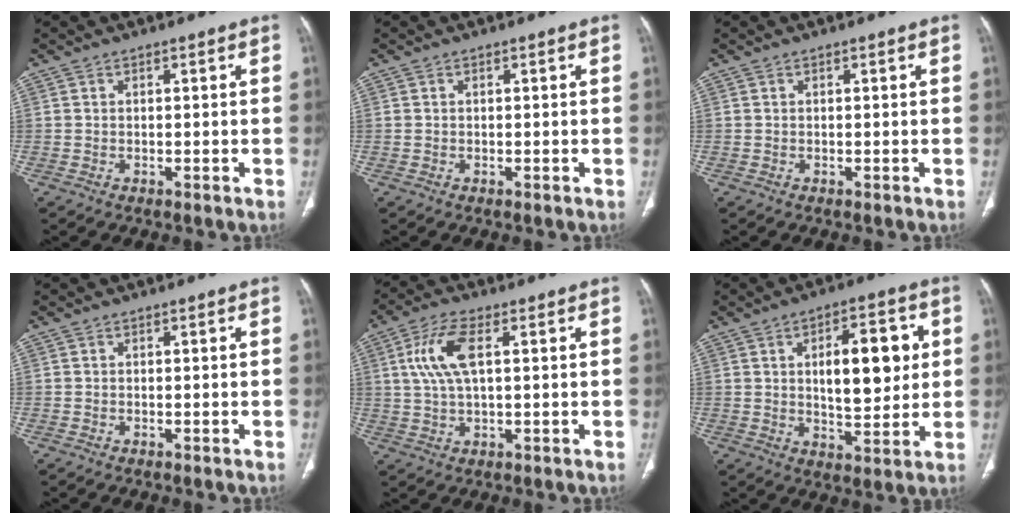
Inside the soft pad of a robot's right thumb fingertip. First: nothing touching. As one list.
[{"total": 0.0}, {"total": 0.0}, {"total": 0.0}, {"total": 8.6, "force": [2.2, 3.5, 7.5], "torque": [-0.167, 0.007, 0.042]}, {"total": 13.6, "force": [2.7, 6.1, 11.8], "torque": [-0.142, -0.004, 0.045]}]